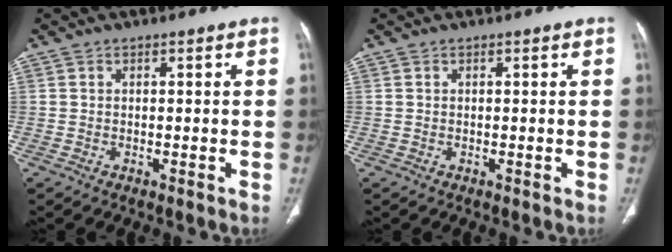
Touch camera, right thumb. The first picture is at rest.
{"total": 0.0}